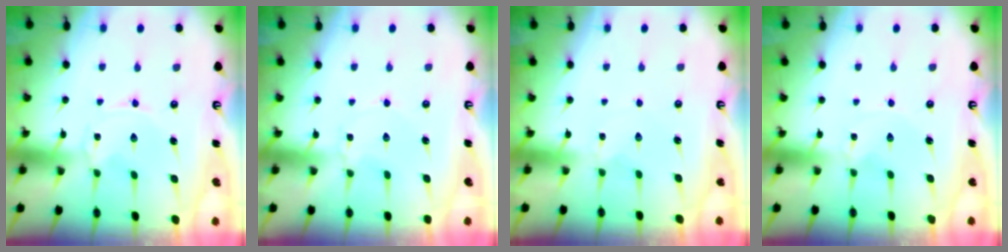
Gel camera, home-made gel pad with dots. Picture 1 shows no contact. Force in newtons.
{"total": 2.0, "press": 2.0, "slide": 0.3}
{"total": 1.9, "press": 1.9, "slide": 0.2}
{"total": 0.6, "press": 0.6, "slide": 0.1}